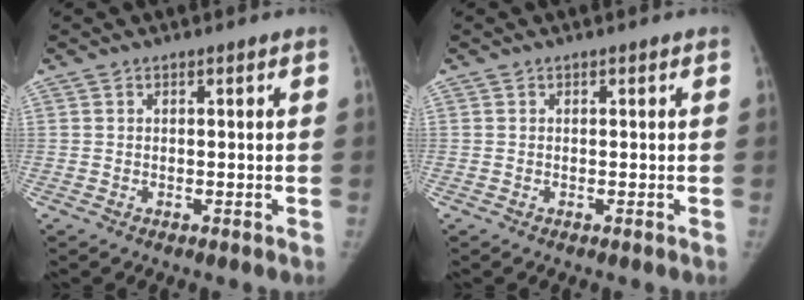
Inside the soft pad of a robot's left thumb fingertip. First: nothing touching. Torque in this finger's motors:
{"motor_torque": [0.08, -0.02, 0.23, 0.00, 0.03]}